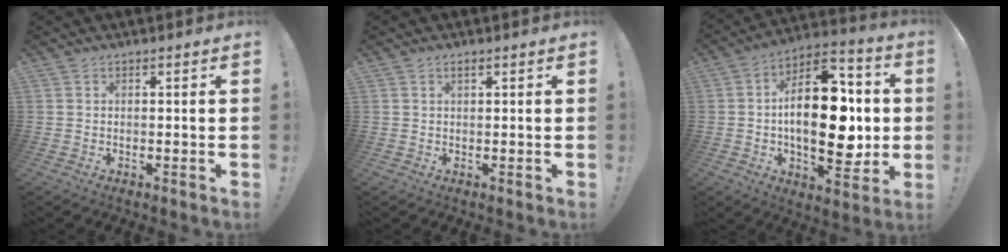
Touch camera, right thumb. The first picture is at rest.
{"total": 0.9, "force": [0.5, 0.3, 0.6], "torque": [-0.008, -0.001, 0.008]}
{"total": 23.1, "force": [0.9, 12.5, 19.4], "torque": [-0.306, 0.000, 0.018]}